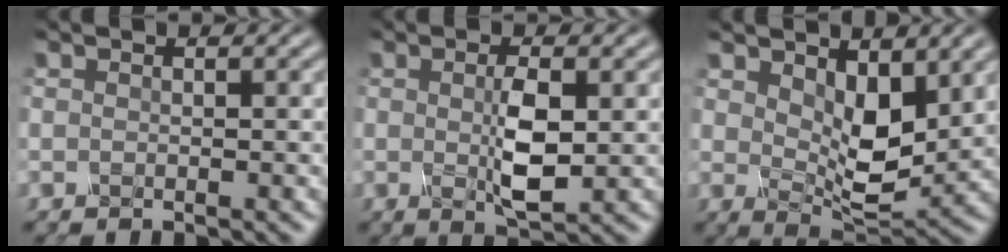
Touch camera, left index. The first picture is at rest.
{"total": 3.1, "force": [0.1, 0.5, 3.0], "torque": [-0.076, -0.004, 0.011]}
{"total": 4.7, "force": [1.7, 2.3, 3.7], "torque": [-0.080, -0.011, 0.042]}